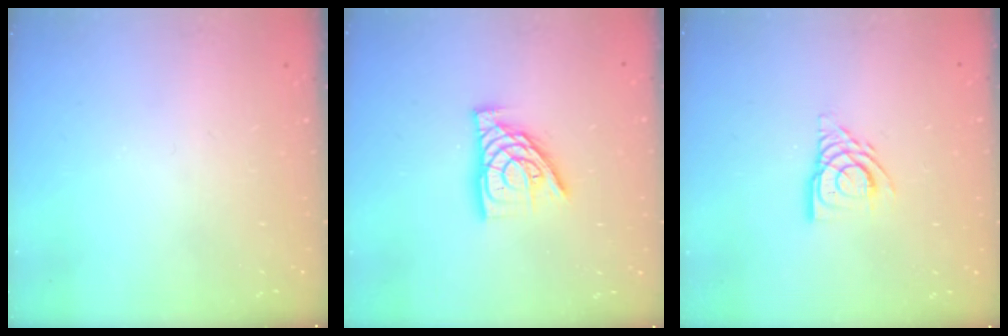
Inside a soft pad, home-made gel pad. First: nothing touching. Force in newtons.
{"total": 12.1, "press": 12.0, "slide": 1.4}
{"total": 9.4, "press": 9.4, "slide": 1.1}